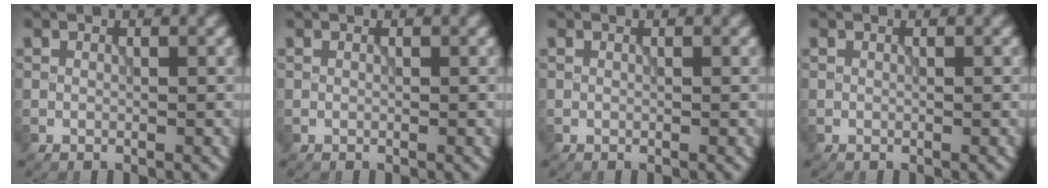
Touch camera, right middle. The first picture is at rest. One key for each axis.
{"total": 0.0}
{"total": 0.0}
{"total": 0.0}